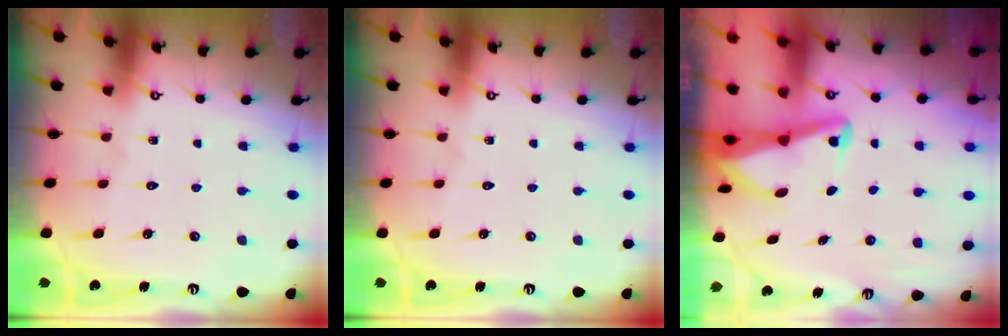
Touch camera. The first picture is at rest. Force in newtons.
{"total": 0.0}
{"total": 3.5, "press": 3.3, "slide": 1.0}